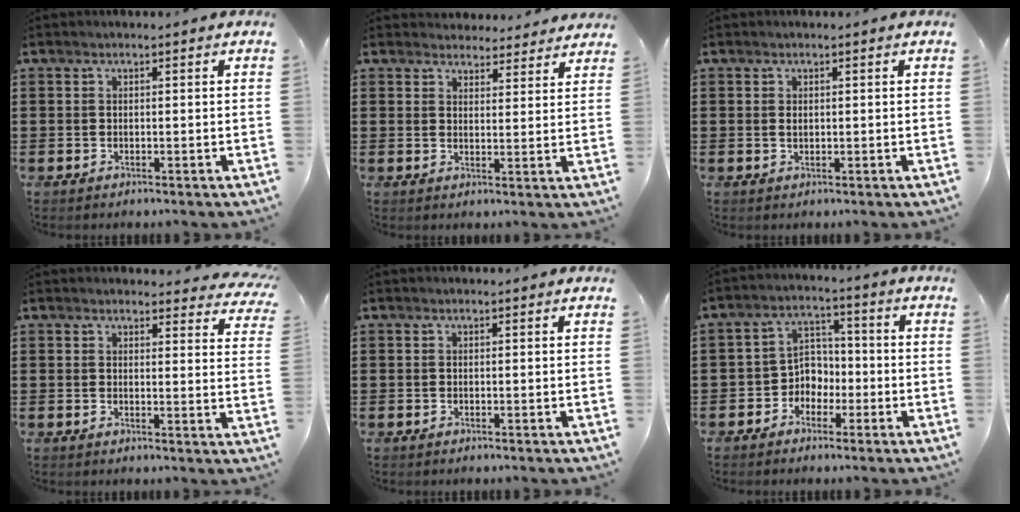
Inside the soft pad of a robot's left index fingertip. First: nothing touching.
{"total": 3.8, "force": [3.7, 0.7, 0.0], "torque": [-0.004, -0.014, 0.068]}
{"total": 0.7, "force": [0.1, 0.4, 0.5], "torque": [-0.013, 0.002, 0.001]}
{"total": 3.0, "force": [2.9, 0.2, 0.6], "torque": [-0.005, -0.015, 0.050]}
{"total": 0.0}
{"total": 4.6, "force": [-2.1, 3.9, 1.1], "torque": [-0.034, 0.012, -0.047]}